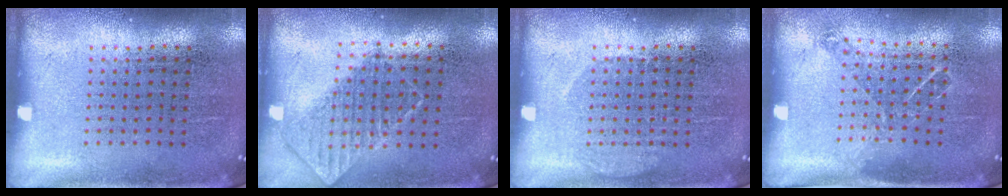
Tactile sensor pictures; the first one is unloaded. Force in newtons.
{"total": 0.7, "press": 0.7, "slide": 0.1}
{"total": 1.1, "press": 1.1, "slide": 0.3}
{"total": 0.8, "press": 0.8, "slide": 0.2}